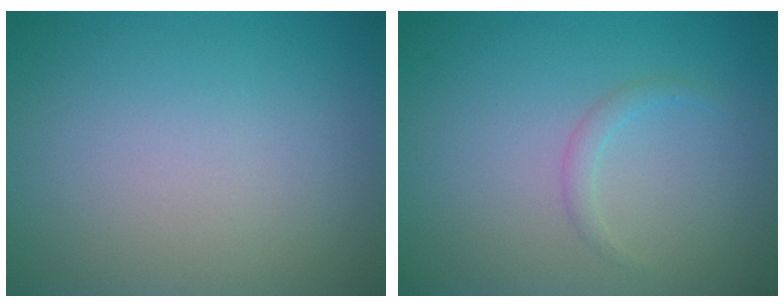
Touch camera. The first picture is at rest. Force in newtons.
{"total": 1.0, "press": 1.0, "slide": 0.0}